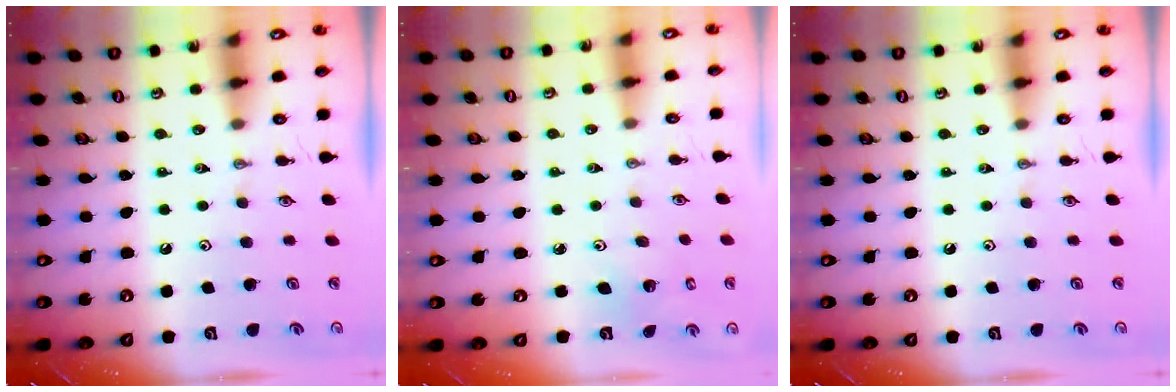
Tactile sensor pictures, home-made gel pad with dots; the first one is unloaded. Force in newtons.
{"total": 2.3, "press": 2.3, "slide": 0.2}
{"total": 0.0}